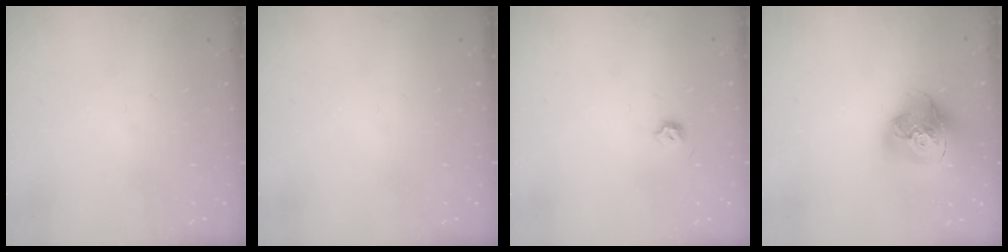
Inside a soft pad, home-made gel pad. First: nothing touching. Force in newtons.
{"total": 0.0}
{"total": 3.5, "press": 3.5, "slide": 0.6}
{"total": 19.2, "press": 19.1, "slide": 2.2}